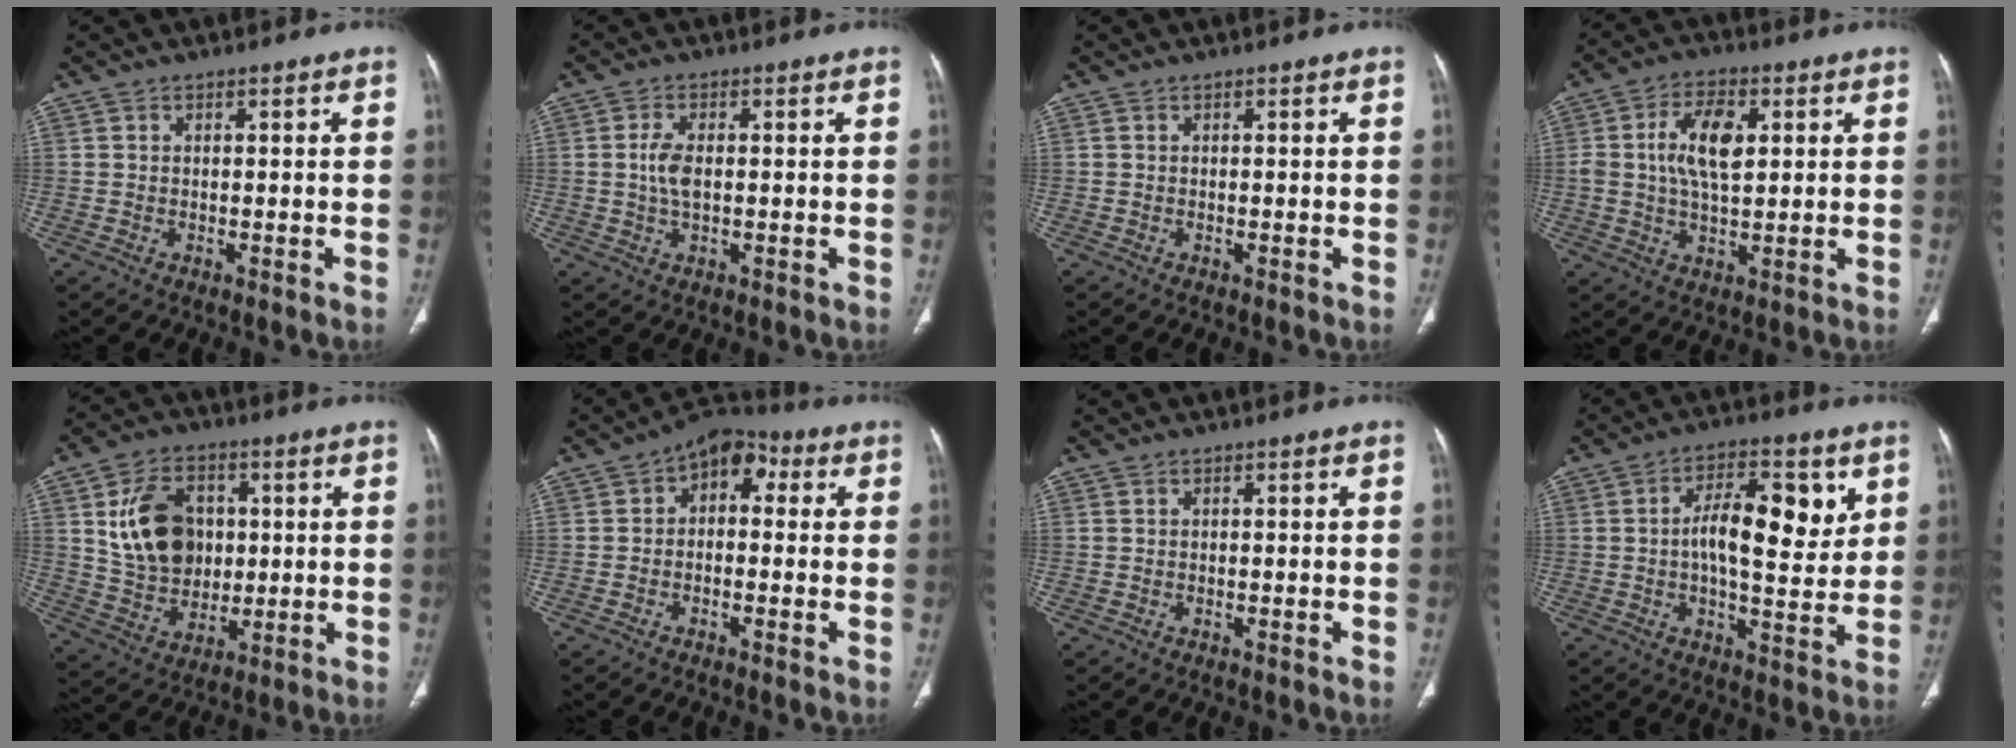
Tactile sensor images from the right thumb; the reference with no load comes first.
{"total": 3.9, "force": [0.1, 1.9, 3.4], "torque": [-0.072, 0.002, 0.001]}
{"total": 0.0}
{"total": 9.6, "force": [1.9, 5.0, 8.0], "torque": [-0.139, 0.002, 0.034]}
{"total": 14.8, "force": [2.8, 11.1, 9.3], "torque": [-0.127, -0.006, 0.058]}
{"total": 7.3, "force": [1.3, 4.7, 5.3], "torque": [-0.047, 0.027, 0.002]}
{"total": 0.0}
{"total": 12.4, "force": [2.8, 5.5, 10.8], "torque": [-0.140, -0.007, 0.040]}